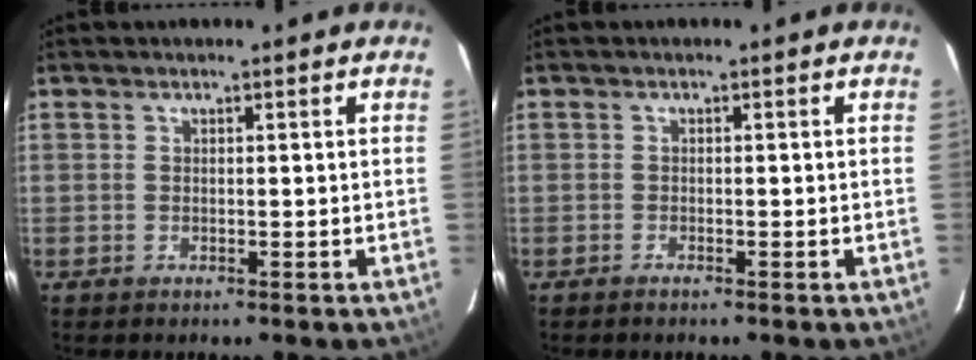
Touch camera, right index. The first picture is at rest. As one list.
[{"total": 0.7, "force": [-0.6, 0.1, 0.2], "torque": [-0.007, -0.001, -0.014]}]